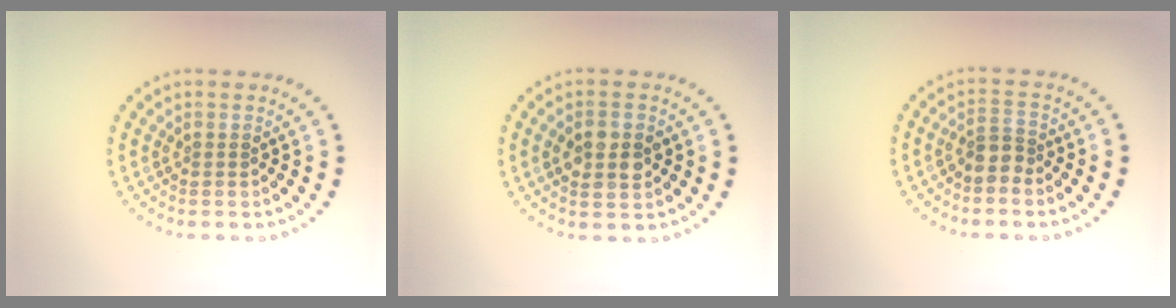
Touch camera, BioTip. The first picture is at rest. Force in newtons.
{"total": 3.7, "press": 3.7, "slide": 0.1}
{"total": 2.0, "press": 1.6, "slide": 1.2}